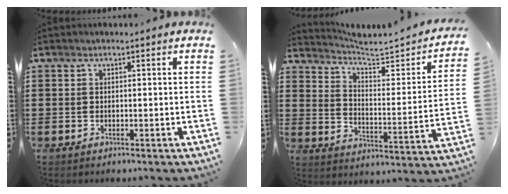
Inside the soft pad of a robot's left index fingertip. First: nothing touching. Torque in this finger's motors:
{"motor_torque": [0.13, -1.64, 0.05, 0.05]}